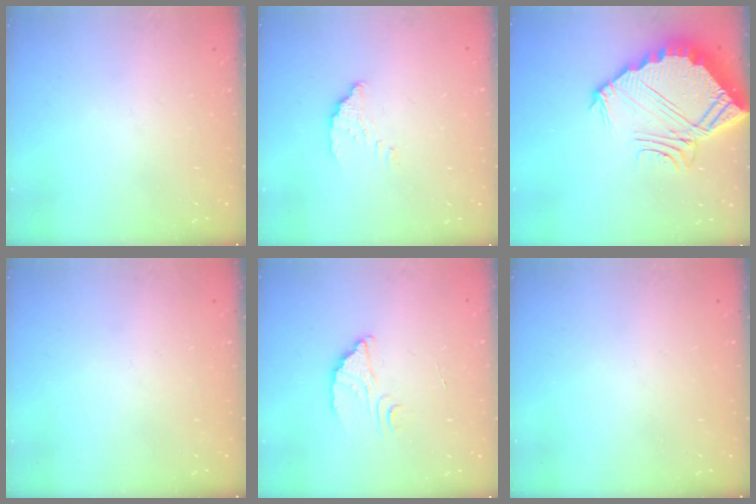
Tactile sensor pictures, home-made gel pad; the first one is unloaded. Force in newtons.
{"total": 3.3, "press": 3.3, "slide": 0.1}
{"total": 9.4, "press": 9.4, "slide": 0.7}
{"total": 0.0}
{"total": 2.7, "press": 2.7, "slide": 0.1}
{"total": 0.0}